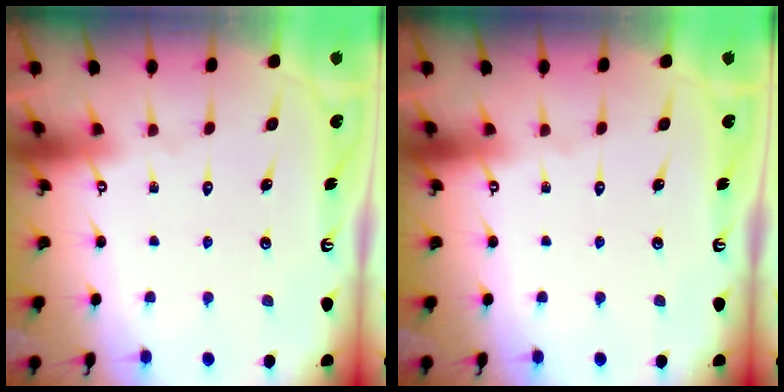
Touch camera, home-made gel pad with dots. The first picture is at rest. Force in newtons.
{"total": 0.0}